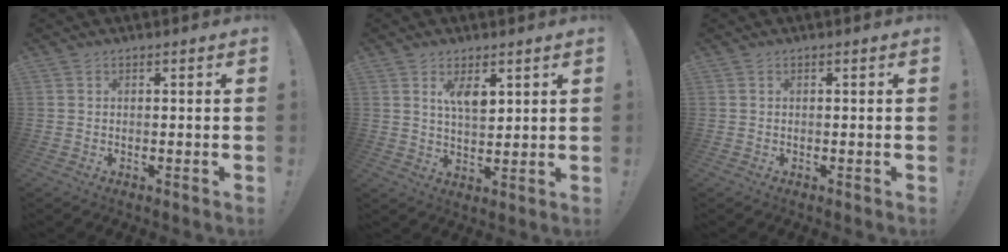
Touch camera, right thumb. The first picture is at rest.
{"total": 6.0, "force": [3.6, 2.7, 4.1], "torque": [-0.058, -0.022, 0.057]}
{"total": 0.0}